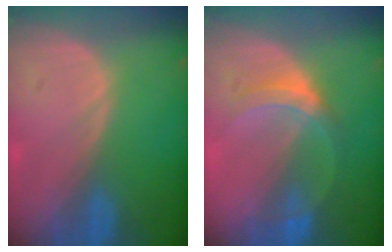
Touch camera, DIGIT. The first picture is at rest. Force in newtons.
{"total": 5.3, "press": 4.9, "slide": 1.9}